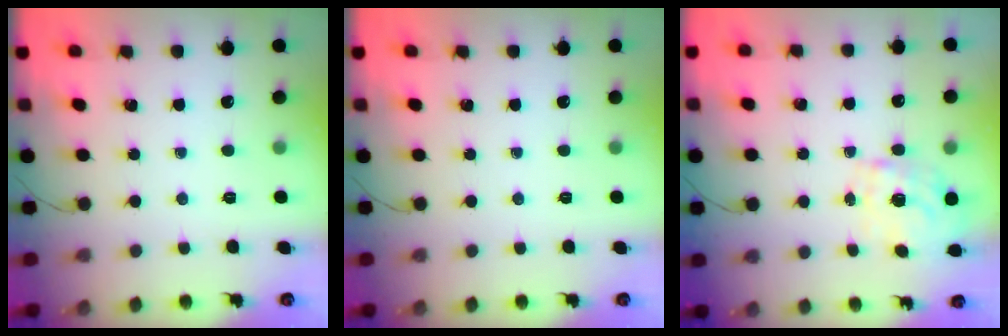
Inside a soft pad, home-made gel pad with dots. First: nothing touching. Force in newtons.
{"total": 0.0}
{"total": 1.3, "press": 1.1, "slide": 0.6}